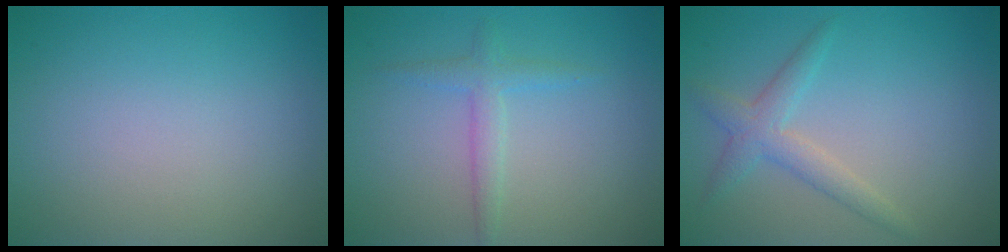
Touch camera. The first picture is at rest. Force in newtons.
{"total": 1.8, "press": 1.8, "slide": 0.1}
{"total": 2.5, "press": 2.5, "slide": 0.0}